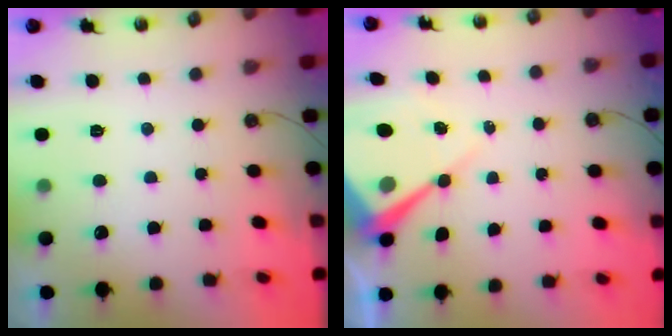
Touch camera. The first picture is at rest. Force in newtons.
{"total": 9.4, "press": 9.4, "slide": 0.7}